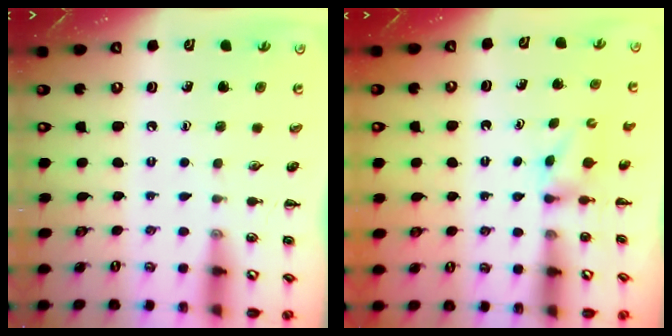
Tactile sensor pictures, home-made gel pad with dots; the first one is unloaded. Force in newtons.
{"total": 2.5, "press": 2.3, "slide": 0.9}